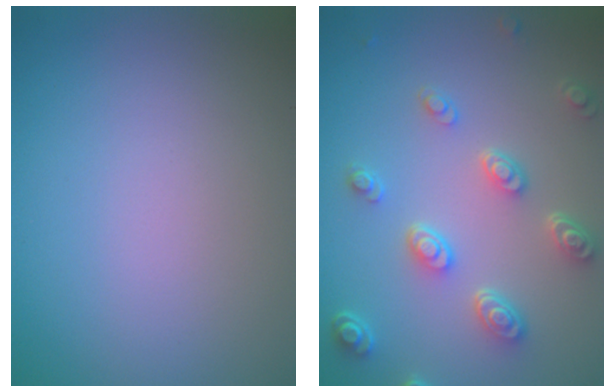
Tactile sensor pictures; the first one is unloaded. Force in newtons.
{"total": 4.5, "press": 3.4, "slide": 2.9}